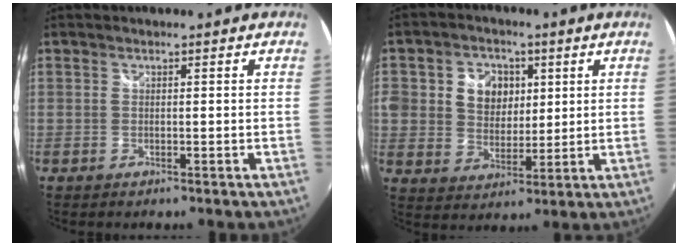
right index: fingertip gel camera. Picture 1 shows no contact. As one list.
[{"total": 14.5, "force": [3.1, 12.4, 6.8], "torque": [-0.183, 0.037, 0.061]}]